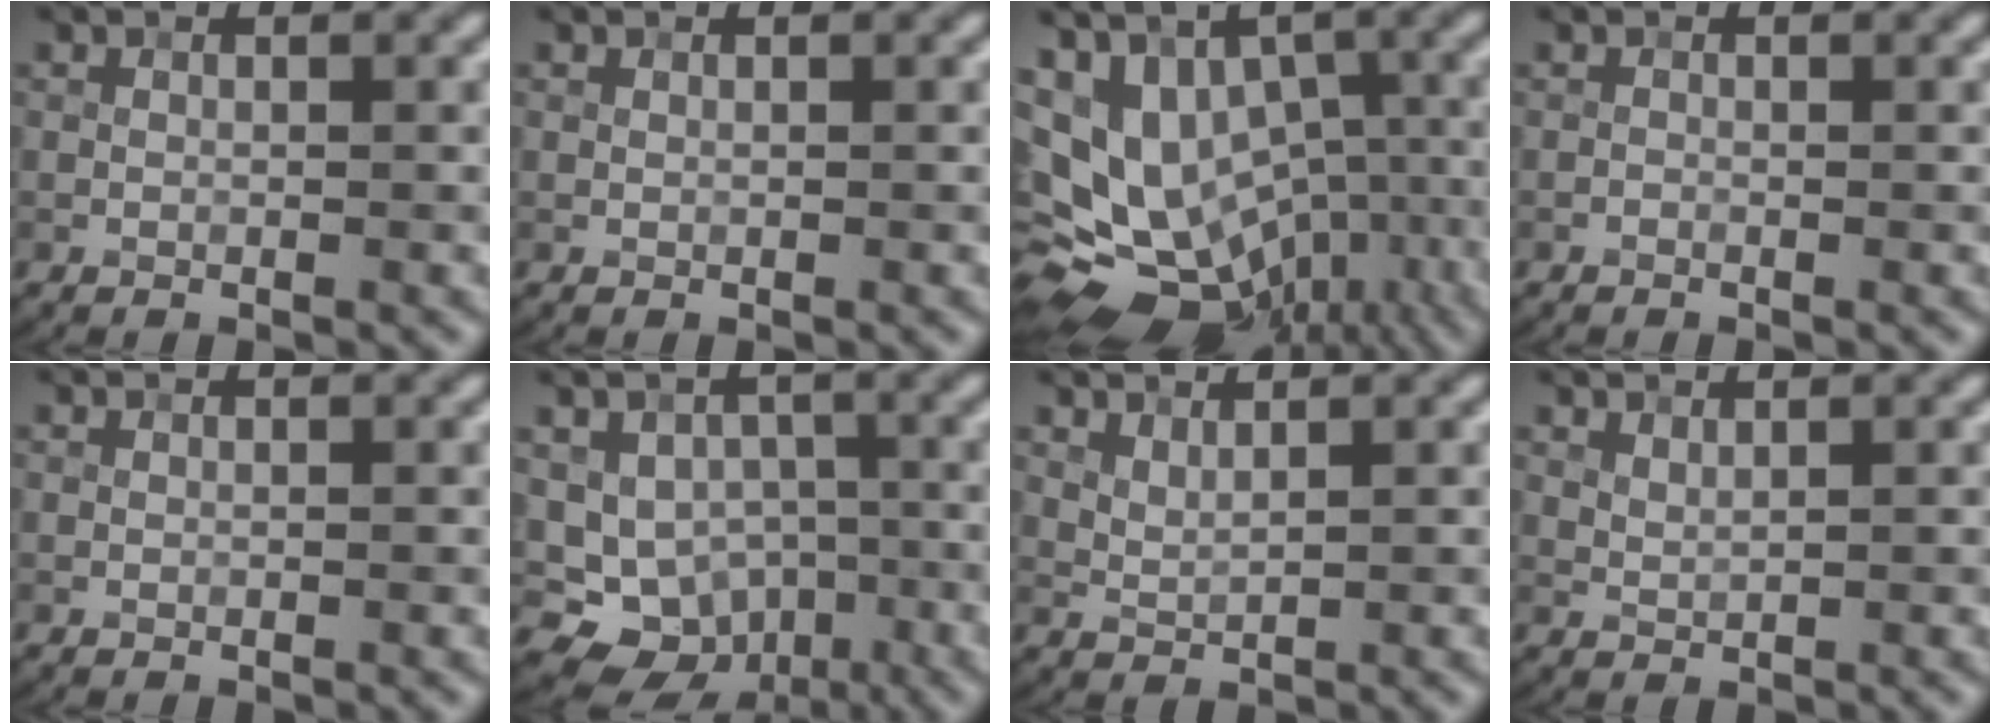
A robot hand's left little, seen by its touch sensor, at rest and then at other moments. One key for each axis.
{"total": 0.0}
{"total": 15.3, "fx": -2.4, "fy": 12.0, "fz": 9.2, "tx": -0.192, "ty": -0.013, "tz": 0.004}
{"total": 0.0}
{"total": 0.0}
{"total": 9.8, "fx": -3.3, "fy": 8.1, "fz": 4.4, "tx": -0.048, "ty": -0.018, "tz": -0.054}
{"total": 1.6, "fx": 1.3, "fy": 0.4, "fz": 0.9, "tx": -0.025, "ty": -0.003, "tz": 0.032}
{"total": 1.2, "fx": 1.0, "fy": 0.3, "fz": 0.5, "tx": -0.017, "ty": -0.002, "tz": 0.023}